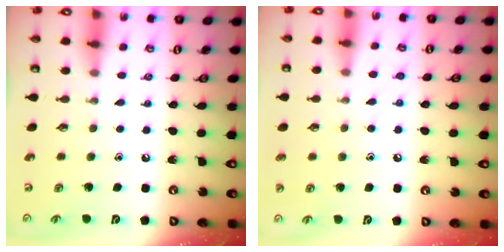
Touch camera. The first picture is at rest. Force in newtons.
{"total": 7.6, "press": 7.5, "slide": 0.9}